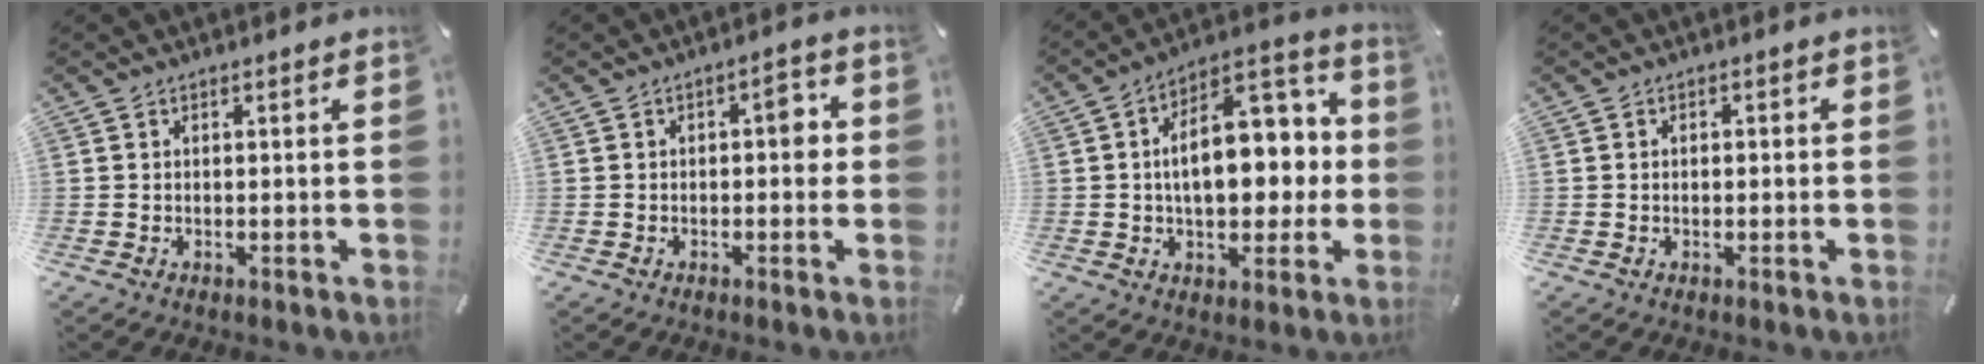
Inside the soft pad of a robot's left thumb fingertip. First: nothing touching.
{"total": 4.2, "force": [-0.1, 2.2, 3.5], "torque": [-0.045, 0.006, -0.011]}
{"total": 17.0, "force": [1.7, 10.8, 13.0], "torque": [-0.168, -0.008, 0.033]}
{"total": 1.2, "force": [-0.2, 0.9, 0.7], "torque": [-0.014, 0.005, -0.006]}